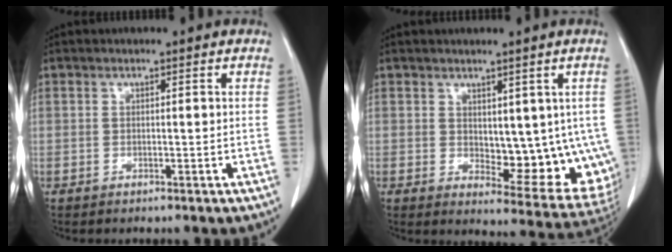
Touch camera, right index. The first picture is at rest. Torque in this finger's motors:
{"motor_torque": [0.78, 0.08, 0.14, 0.03]}